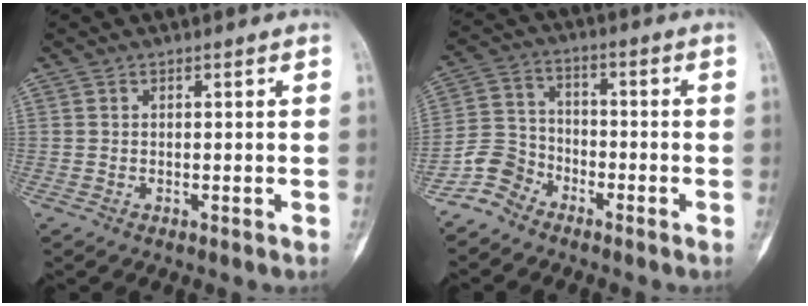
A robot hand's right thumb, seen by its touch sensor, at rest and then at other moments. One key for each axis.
{"total": 6.5, "fx": -5.0, "fy": 4.0, "fz": 0.7, "tx": 0.005, "ty": 0.039, "tz": -0.116}